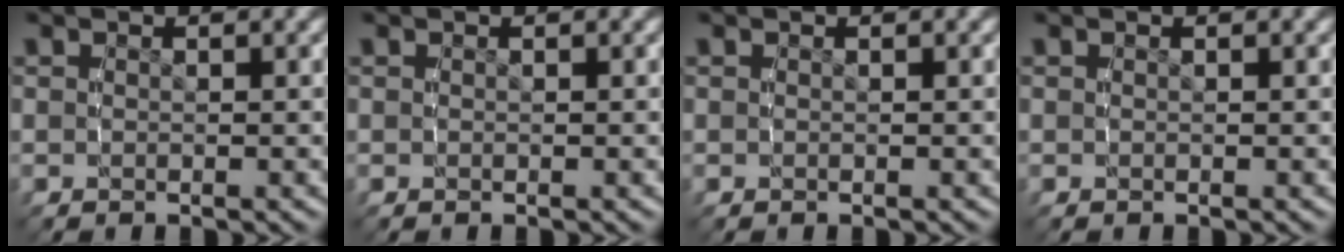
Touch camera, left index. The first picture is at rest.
{"total": 0.0}
{"total": 0.0}
{"total": 0.0}